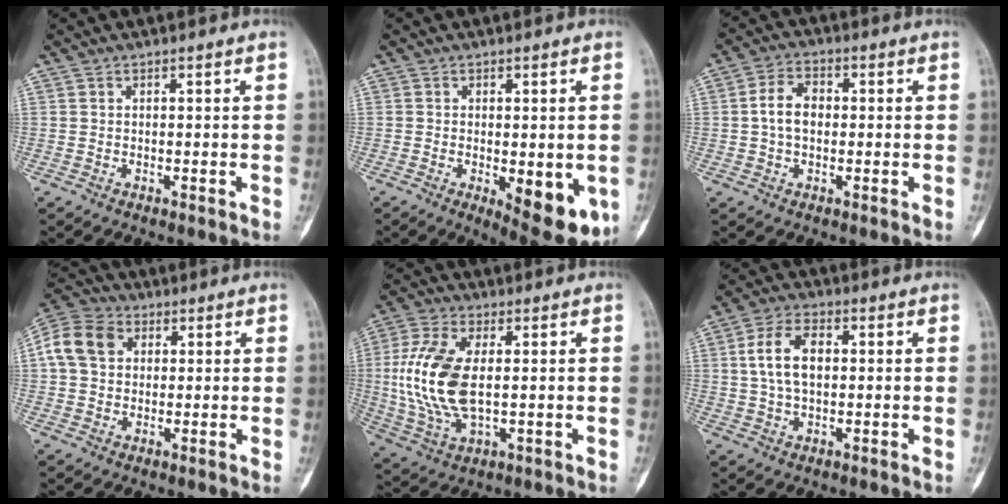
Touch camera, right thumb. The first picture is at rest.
{"total": 11.2, "force": [-3.1, 4.4, 9.9], "torque": [-0.113, -0.017, -0.031]}
{"total": 6.1, "force": [0.1, 4.2, 4.4], "torque": [-0.073, 0.016, -0.005]}
{"total": 10.5, "force": [2.6, 8.2, 6.1], "torque": [-0.114, 0.019, 0.041]}
{"total": 15.2, "force": [0.8, 7.9, 12.9], "torque": [-0.277, -0.005, 0.020]}
{"total": 8.7, "force": [1.3, 5.1, 7.0], "torque": [-0.124, 0.012, 0.024]}